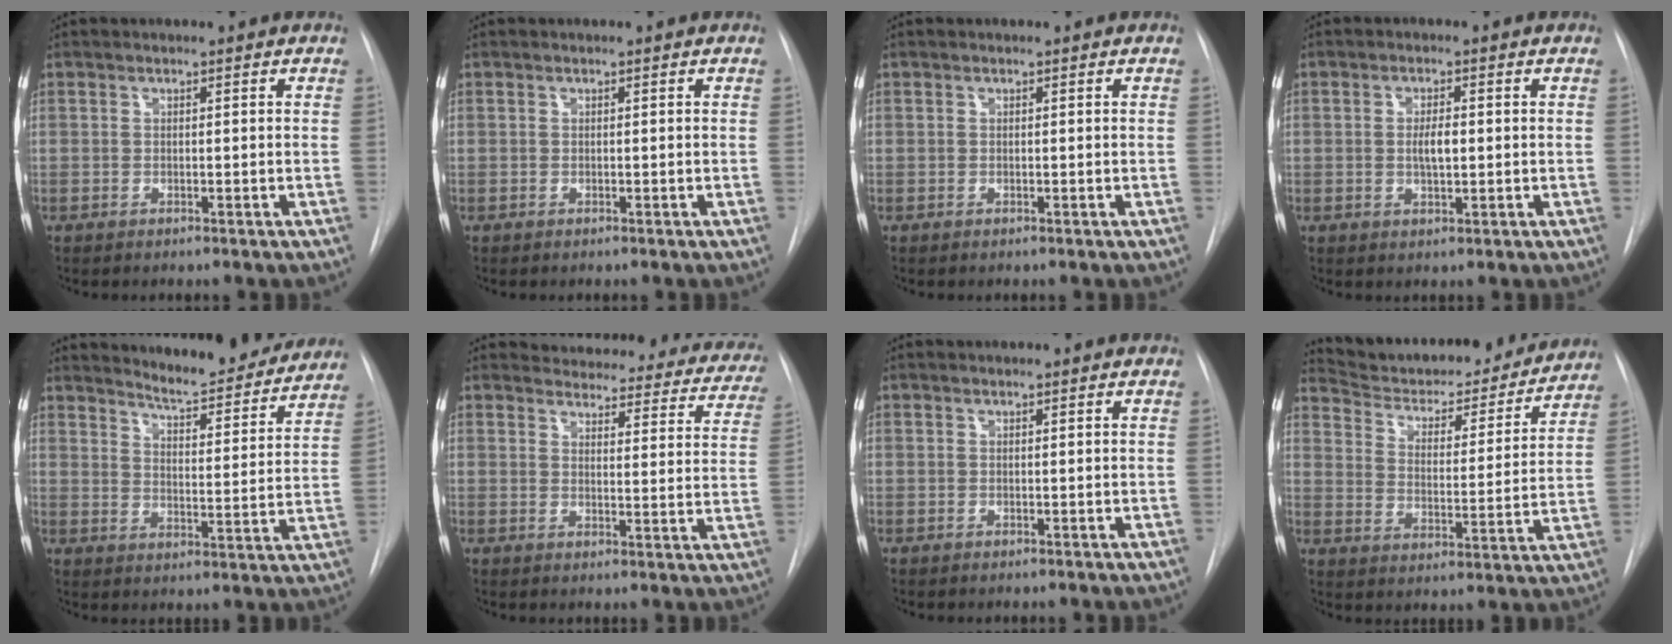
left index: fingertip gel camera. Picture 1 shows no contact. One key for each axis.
{"total": 0.0}
{"total": 0.0}
{"total": 3.0, "fx": -0.4, "fy": 1.0, "fz": 2.8, "tx": -0.049, "ty": -0.003, "tz": -0.004}
{"total": 16.1, "fx": 15.2, "fy": 2.1, "fz": 4.7, "tx": -0.057, "ty": -0.048, "tz": 0.191}
{"total": 23.8, "fx": 22.1, "fy": 6.4, "fz": 5.9, "tx": -0.064, "ty": -0.066, "tz": 0.235}
{"total": 0.7, "fx": 0.7, "fy": 0.0, "fz": 0.1, "tx": -0.007, "ty": 0.011, "tz": 0.012}
{"total": 22.5, "fx": 20.9, "fy": 4.8, "fz": 6.6, "tx": -0.092, "ty": -0.036, "tz": 0.283}